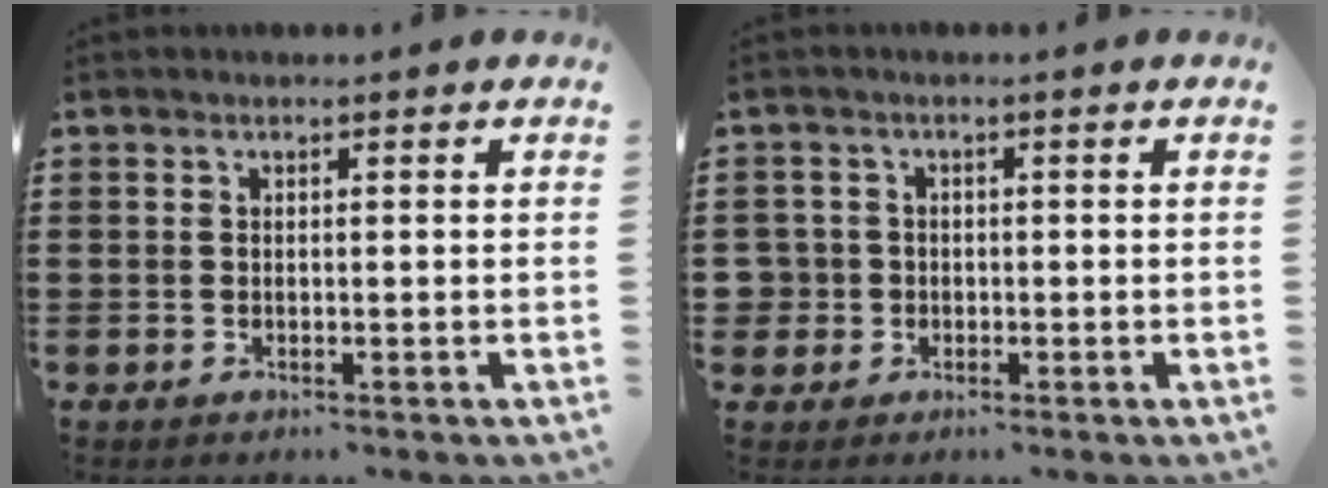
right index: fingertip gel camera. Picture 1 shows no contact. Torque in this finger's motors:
{"motor_torque": [1.01, 1.12, 0.17, 0.02]}